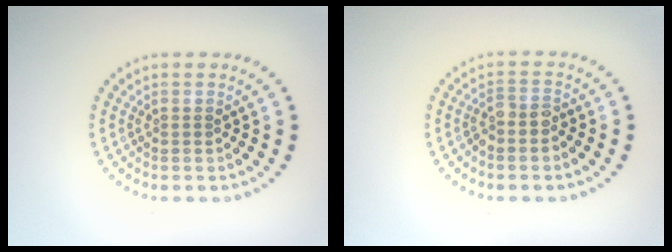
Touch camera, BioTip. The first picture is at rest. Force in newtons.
{"total": 1.8, "press": 1.6, "slide": 0.9}